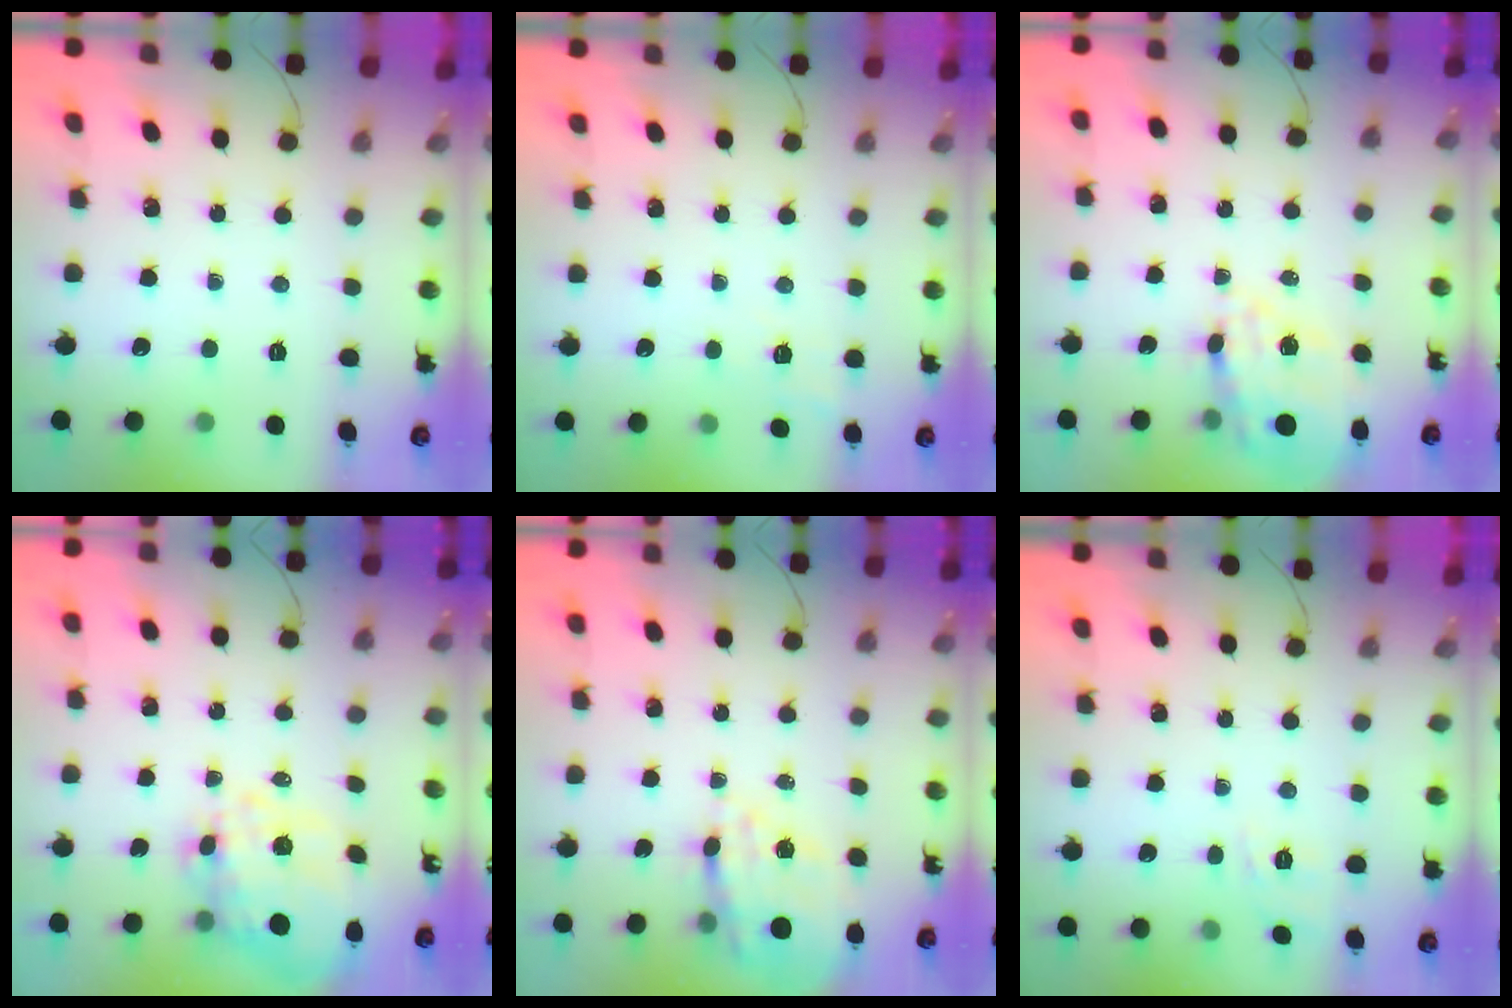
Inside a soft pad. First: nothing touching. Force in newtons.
{"total": 7.4, "press": 7.1, "slide": 2.2}
{"total": 17.1, "press": 16.7, "slide": 3.8}
{"total": 8.1, "press": 7.3, "slide": 3.3}
{"total": 17.1, "press": 16.8, "slide": 3.5}
{"total": 1.9, "press": 0.5, "slide": 1.8}